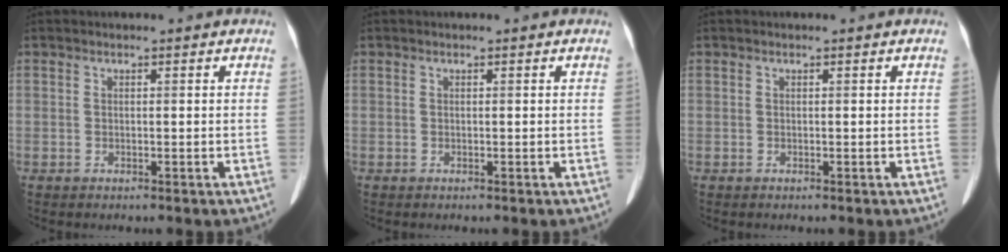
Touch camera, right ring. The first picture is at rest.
{"total": 0.0}
{"total": 0.0}